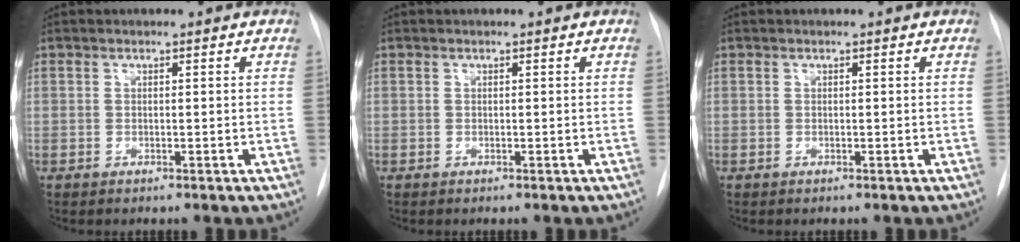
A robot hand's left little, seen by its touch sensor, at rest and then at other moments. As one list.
[{"total": 0.0}, {"total": 0.0}]